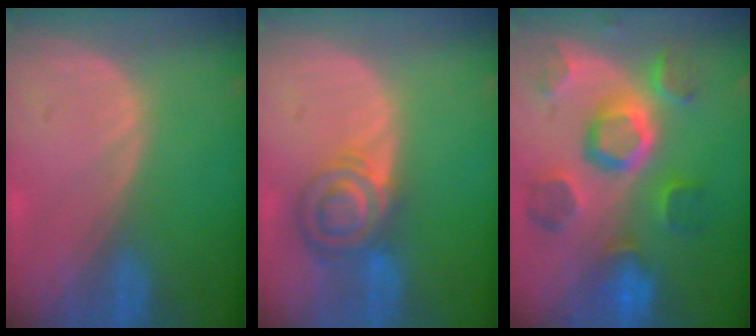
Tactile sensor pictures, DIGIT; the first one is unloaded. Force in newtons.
{"total": 7.0, "press": 6.3, "slide": 3.1}
{"total": 10.9, "press": 9.7, "slide": 4.9}